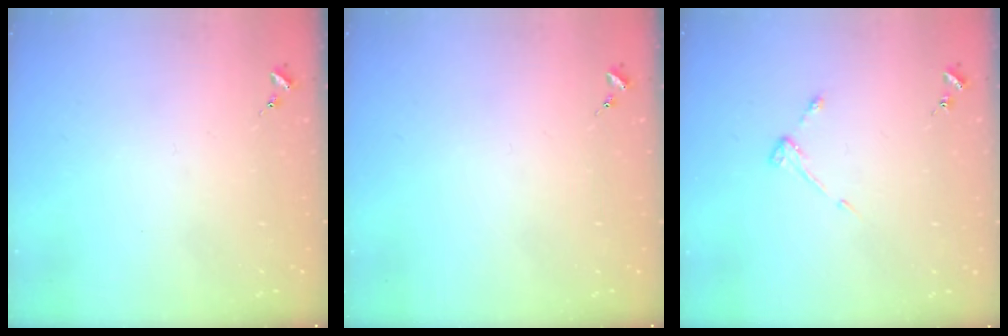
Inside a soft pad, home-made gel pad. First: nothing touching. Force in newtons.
{"total": 0.0}
{"total": 3.2, "press": 3.1, "slide": 0.5}